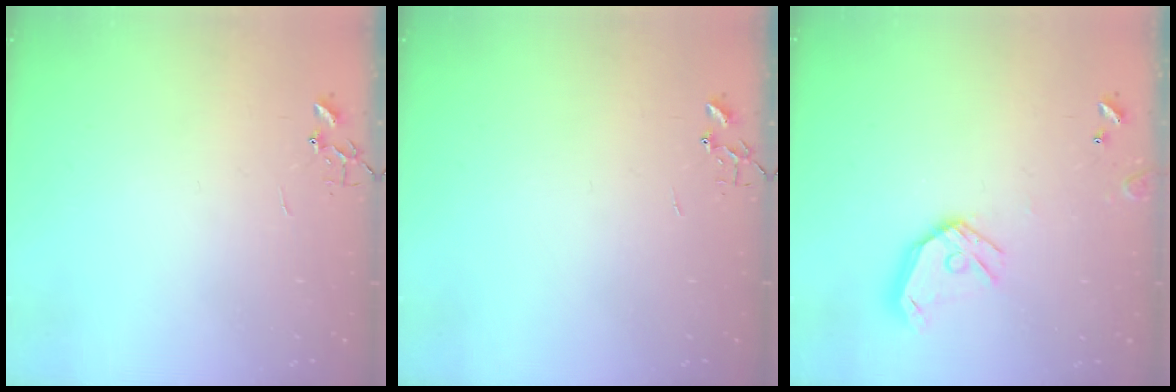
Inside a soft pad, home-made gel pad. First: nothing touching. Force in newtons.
{"total": 0.0}
{"total": 13.0, "press": 12.9, "slide": 1.9}